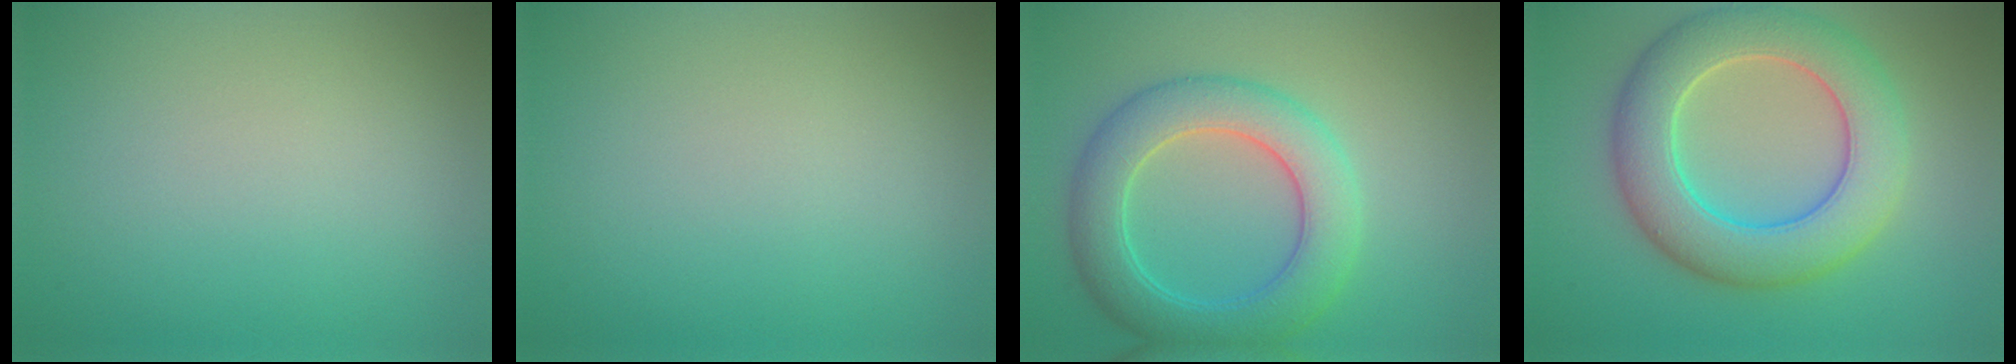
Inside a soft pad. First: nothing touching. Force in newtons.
{"total": 0.0}
{"total": 6.4, "press": 6.3, "slide": 0.4}
{"total": 8.4, "press": 8.4, "slide": 0.5}